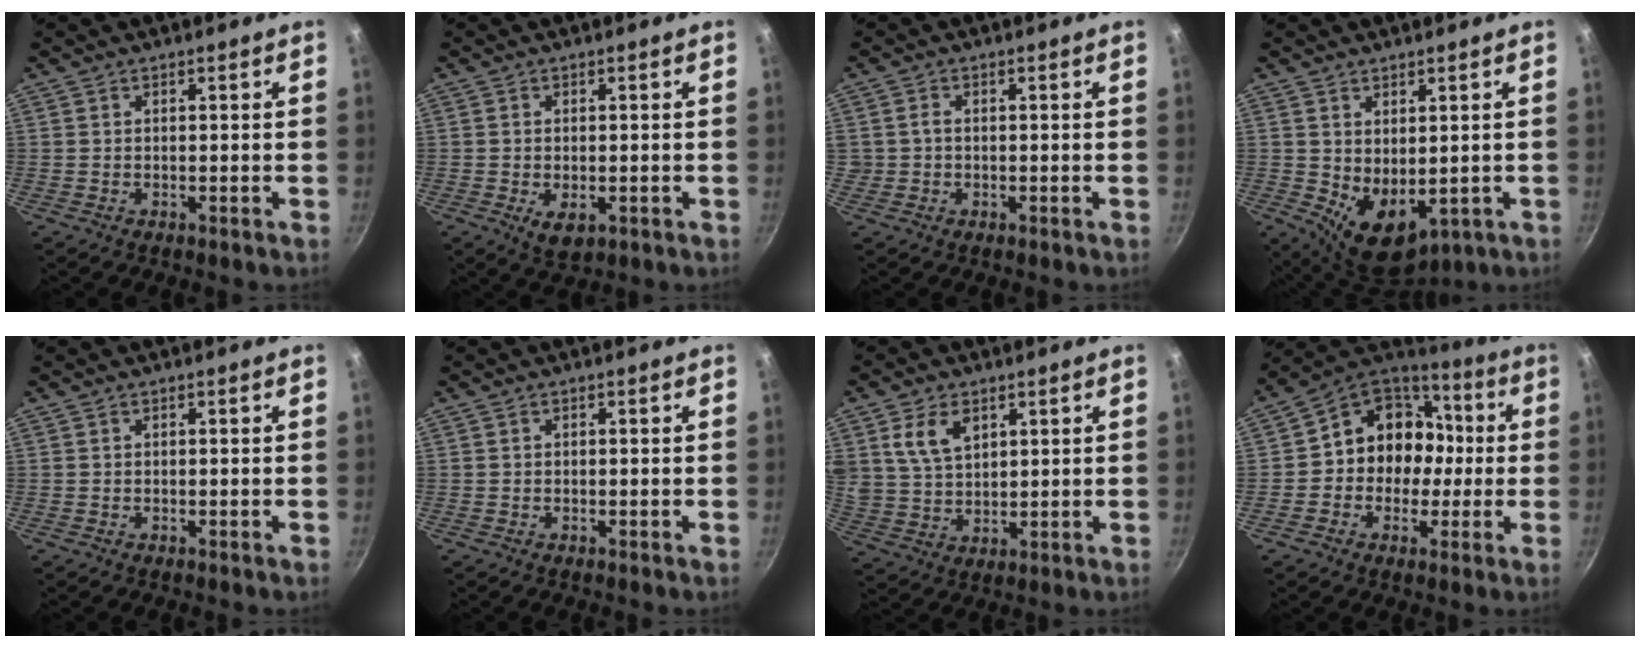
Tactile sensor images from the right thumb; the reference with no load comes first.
{"total": 4.2, "force": [-1.1, 2.4, 3.2], "torque": [-0.051, -0.012, -0.012]}
{"total": 1.5, "force": [-0.2, 1.3, 0.7], "torque": [-0.009, 0.010, -0.002]}
{"total": 8.5, "force": [0.3, 5.5, 6.5], "torque": [-0.076, -0.022, 0.027]}
{"total": 0.0}
{"total": 0.0}
{"total": 8.3, "force": [3.7, 5.3, 5.1], "torque": [-0.082, -0.015, 0.078]}
{"total": 14.5, "force": [-0.5, 12.6, 7.2], "torque": [-0.062, 0.046, -0.022]}